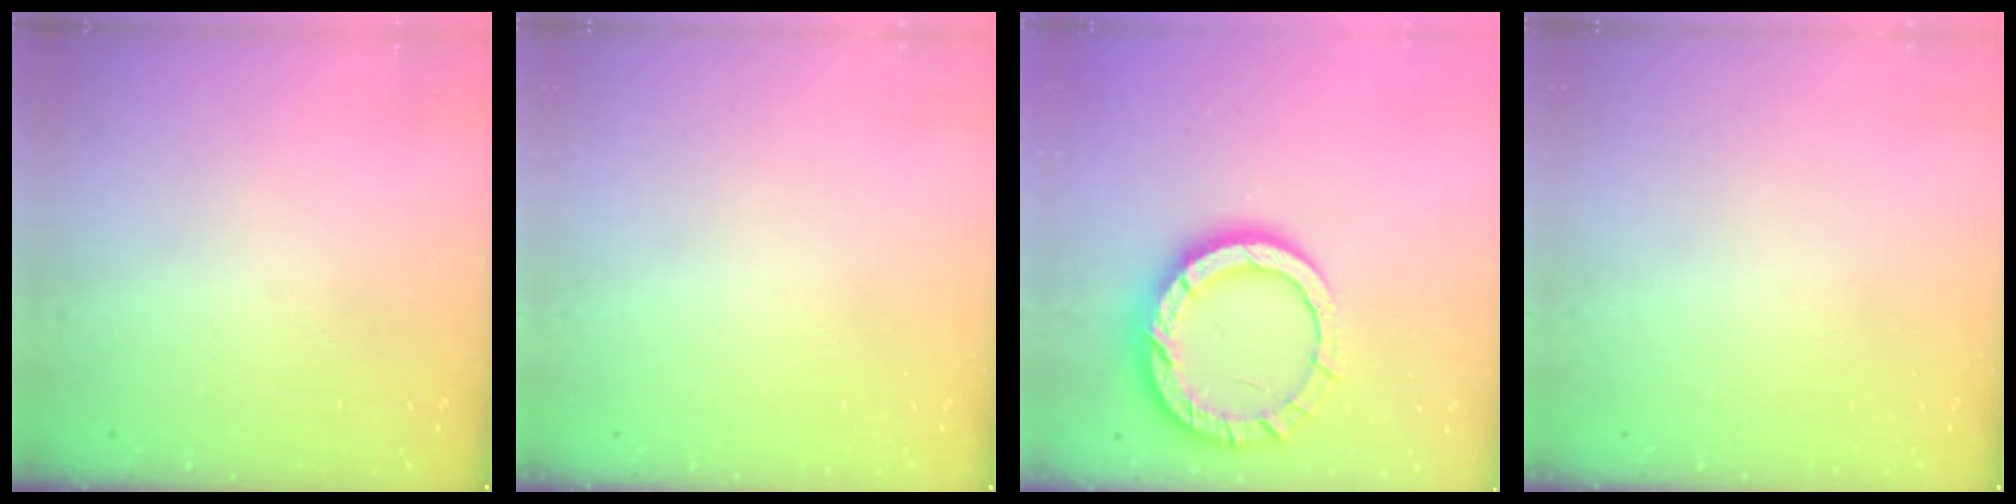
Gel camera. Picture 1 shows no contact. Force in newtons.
{"total": 0.0}
{"total": 15.1, "press": 15.0, "slide": 1.1}
{"total": 0.0}